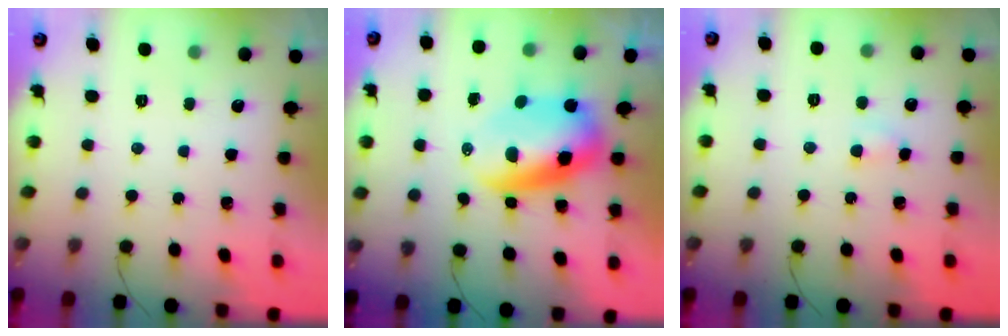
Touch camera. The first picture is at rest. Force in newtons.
{"total": 9.0, "press": 8.7, "slide": 2.2}
{"total": 2.6, "press": 2.5, "slide": 0.8}